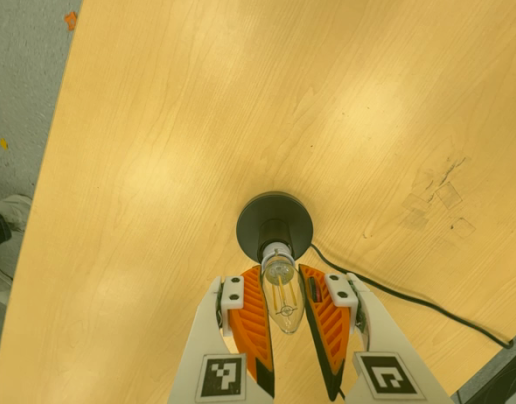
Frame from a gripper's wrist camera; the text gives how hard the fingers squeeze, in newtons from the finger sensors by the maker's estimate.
{"total": 14.2, "left": 15.0, "right": 13.3}